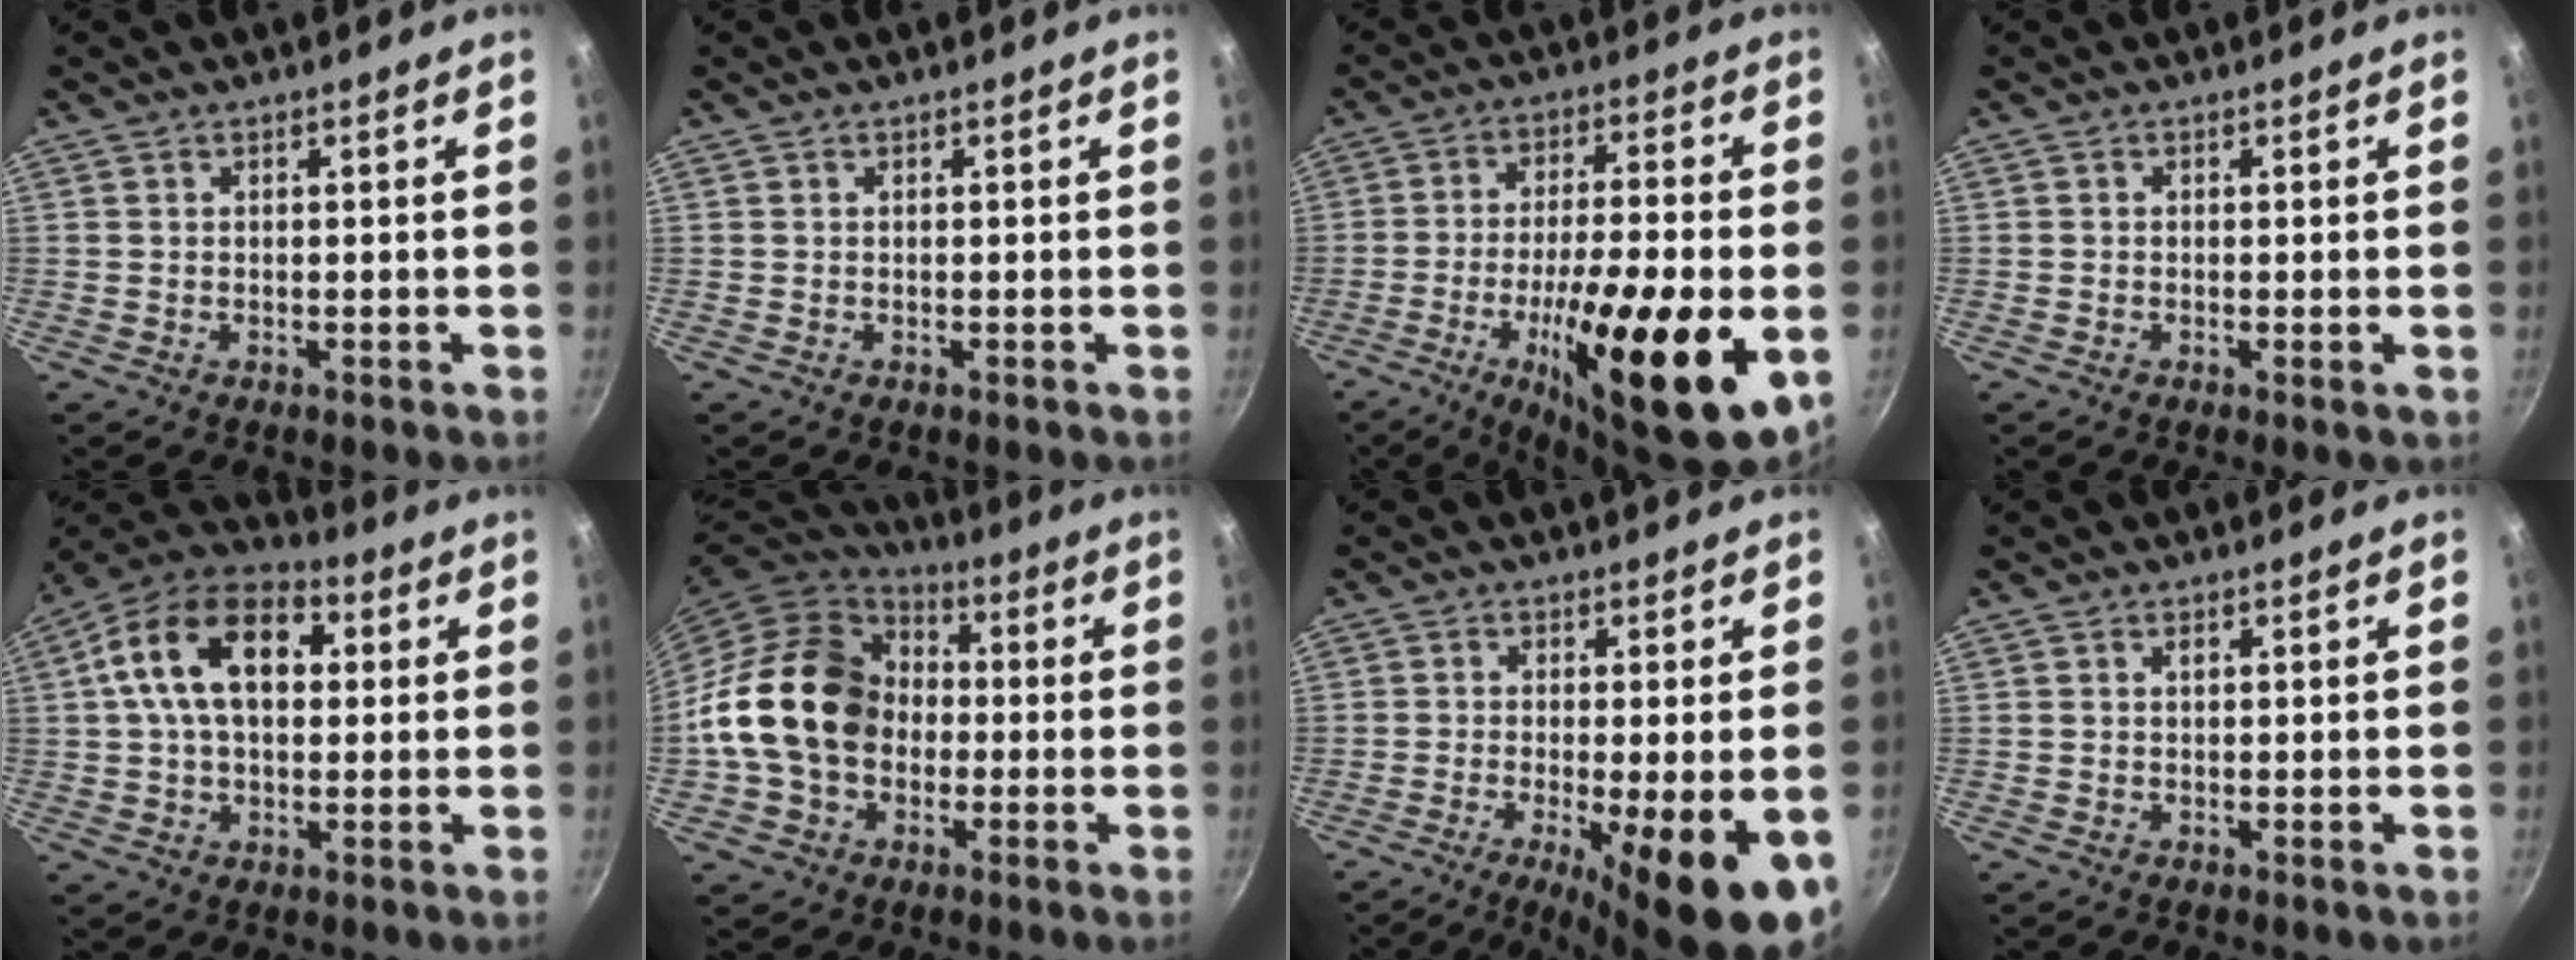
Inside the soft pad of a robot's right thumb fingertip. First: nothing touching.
{"total": 0.0}
{"total": 22.6, "force": [-6.8, 5.9, 20.7], "torque": [-0.323, 0.014, -0.106]}
{"total": 0.9, "force": [-0.2, 0.2, 0.8], "torque": [-0.014, -0.001, -0.006]}
{"total": 16.9, "force": [3.5, 10.8, 12.6], "torque": [-0.187, 0.024, 0.039]}
{"total": 19.2, "force": [-0.9, 15.2, 11.8], "torque": [-0.187, 0.043, -0.023]}
{"total": 13.1, "force": [-4.6, 3.0, 11.9], "torque": [-0.173, -0.007, -0.063]}
{"total": 0.8, "force": [0.2, 0.4, 0.6], "torque": [-0.009, 0.000, 0.003]}